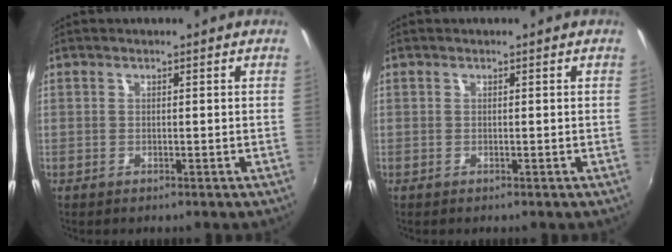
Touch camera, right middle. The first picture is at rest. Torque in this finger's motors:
{"motor_torque": [-0.04, 0.04, -0.01, 0.00]}